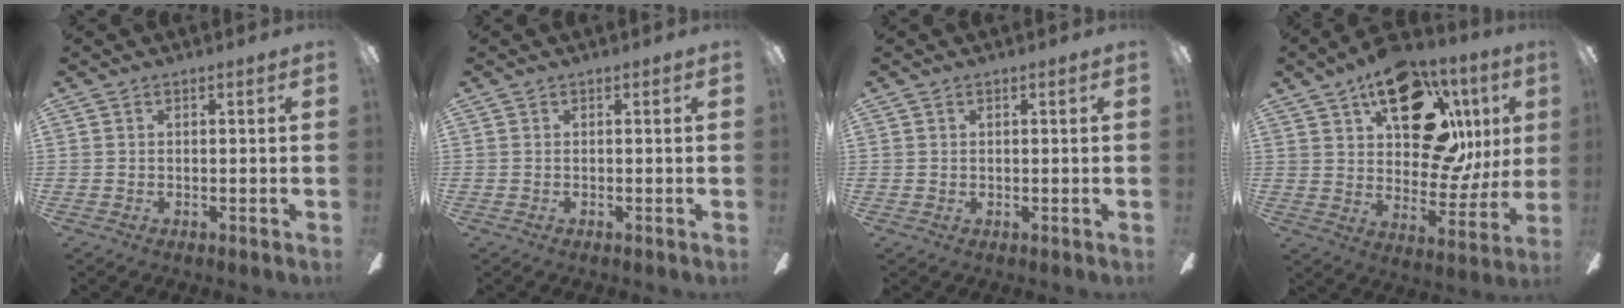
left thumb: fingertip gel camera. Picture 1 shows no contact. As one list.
[{"total": 0.0}, {"total": 0.7, "force": [0.4, 0.5, 0.3], "torque": [-0.007, 0.003, 0.007]}, {"total": 24.7, "force": [12.6, 13.9, 16.0], "torque": [-0.217, -0.059, 0.218]}]